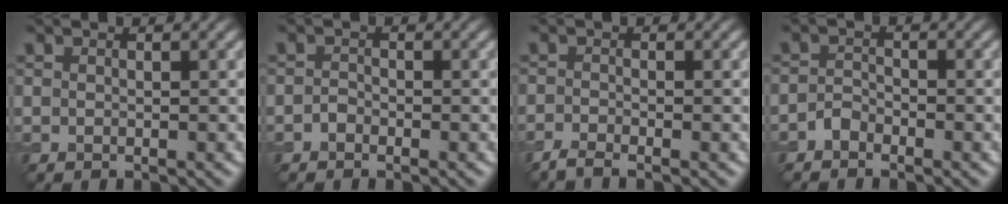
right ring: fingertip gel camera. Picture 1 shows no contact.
{"total": 0.8, "force": [-0.5, 0.5, 0.3], "torque": [-0.006, 0.002, -0.012]}
{"total": 1.6, "force": [-1.4, 0.1, 0.8], "torque": [-0.020, -0.006, -0.035]}
{"total": 1.3, "force": [-1.0, 0.7, 0.4], "torque": [-0.006, 0.008, -0.023]}